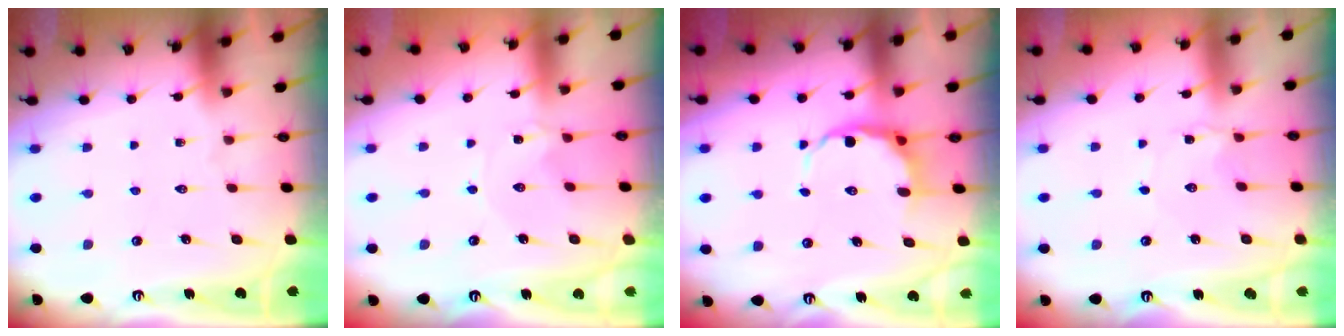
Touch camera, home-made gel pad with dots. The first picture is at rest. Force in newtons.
{"total": 0.0}
{"total": 7.3, "press": 7.1, "slide": 1.8}
{"total": 2.5, "press": 2.5, "slide": 0.3}